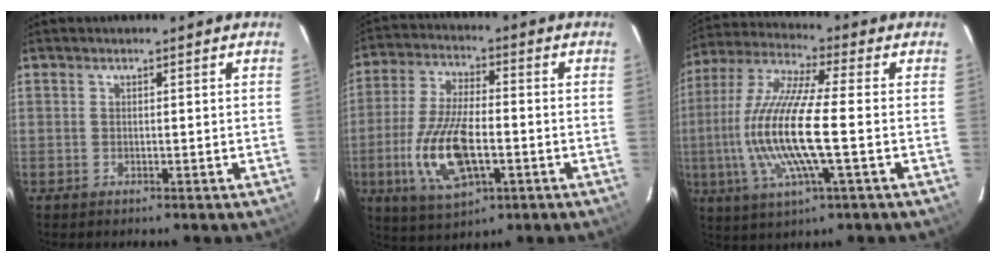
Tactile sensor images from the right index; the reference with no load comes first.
{"total": 14.5, "force": [-4.0, 6.0, 12.6], "torque": [-0.267, -0.008, -0.069]}
{"total": 16.3, "force": [-2.5, 2.2, 16.0], "torque": [-0.319, -0.006, -0.049]}